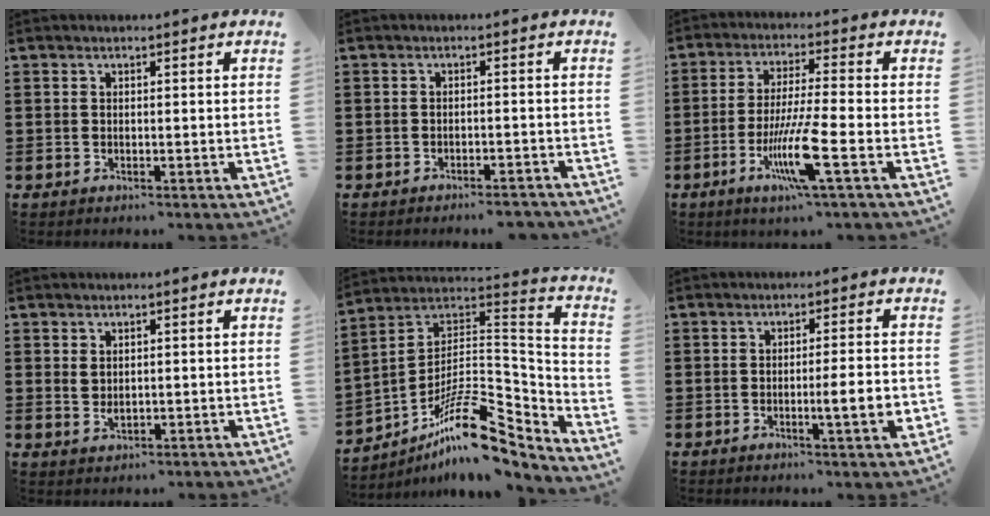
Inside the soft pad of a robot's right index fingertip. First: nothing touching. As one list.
[{"total": 2.1, "force": [-2.0, -0.1, 0.5], "torque": [-0.012, 0.000, -0.041]}, {"total": 9.5, "force": [-4.1, 0.3, 8.6], "torque": [-0.173, -0.014, -0.079]}, {"total": 1.4, "force": [0.6, 0.8, 1.0], "torque": [-0.023, 0.003, 0.010]}, {"total": 15.4, "force": [-10.1, 5.1, 10.4], "torque": [-0.161, 0.027, -0.180]}, {"total": 5.5, "force": [-1.3, 0.4, 5.3], "torque": [-0.079, -0.012, -0.021]}]